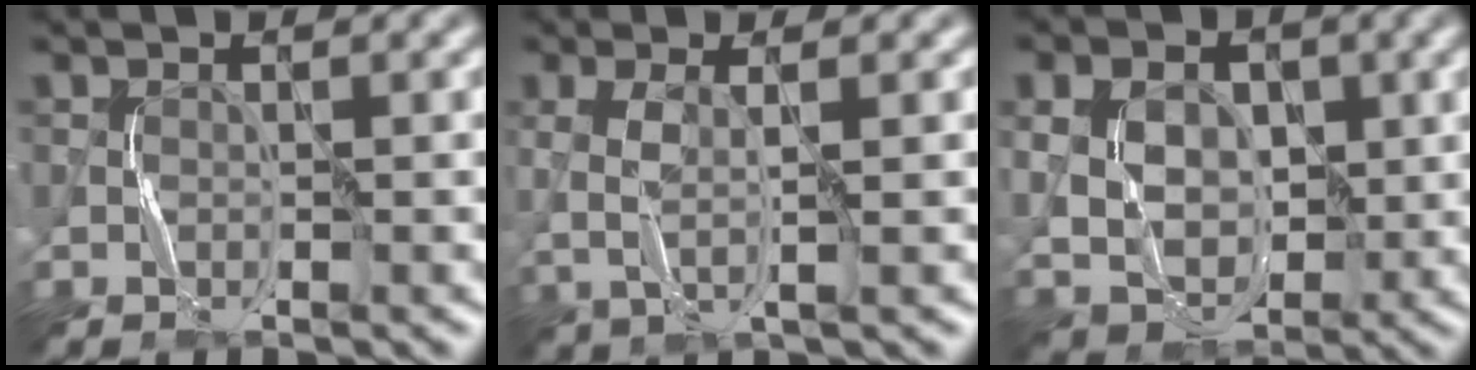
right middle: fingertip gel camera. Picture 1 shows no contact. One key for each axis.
{"total": 2.9, "fx": 0.2, "fy": 0.7, "fz": 2.8, "tx": -0.064, "ty": -0.001, "tz": 0.007}
{"total": 6.4, "fx": 0.9, "fy": 4.7, "fz": 4.2, "tx": -0.086, "ty": -0.004, "tz": 0.020}